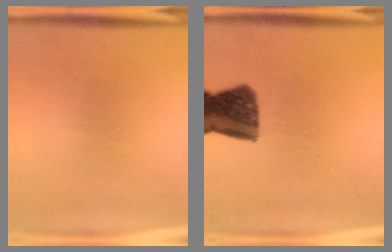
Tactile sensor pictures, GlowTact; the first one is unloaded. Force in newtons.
{"total": 11.2}